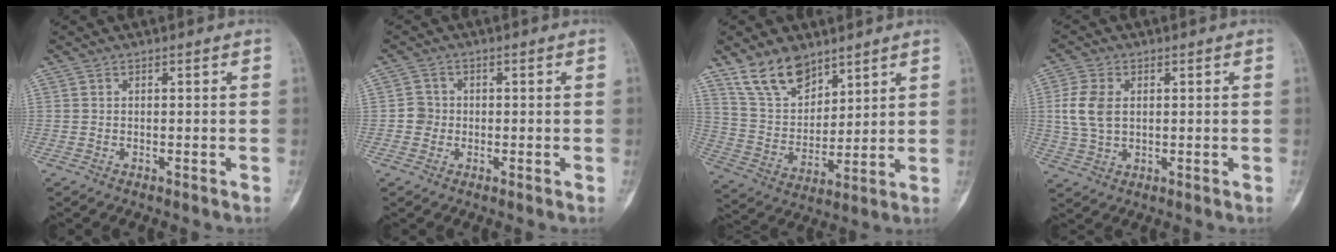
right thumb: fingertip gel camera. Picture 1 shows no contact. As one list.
[{"total": 2.8, "force": [-0.4, 2.7, 0.6], "torque": [0.007, 0.009, -0.014]}, {"total": 11.8, "force": [8.6, 6.3, 5.2], "torque": [-0.073, -0.045, 0.176]}, {"total": 7.3, "force": [1.0, 4.8, 5.4], "torque": [-0.112, 0.003, 0.021]}]